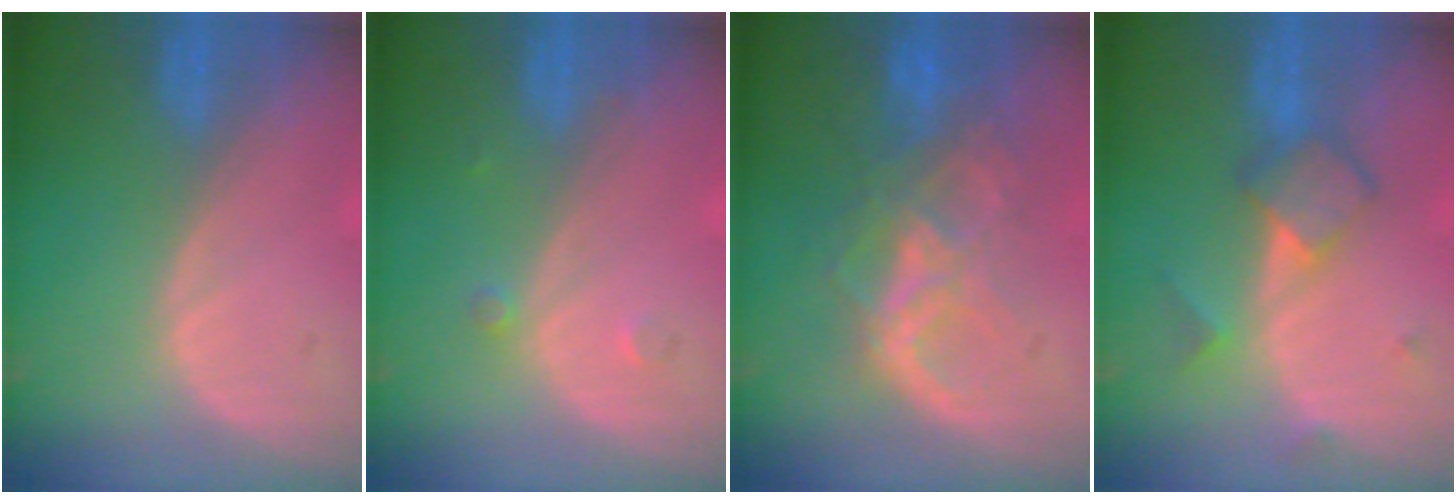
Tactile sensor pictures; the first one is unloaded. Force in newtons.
{"total": 1.3, "press": 1.3, "slide": 0.1}
{"total": 8.9, "press": 7.6, "slide": 4.6}
{"total": 5.1, "press": 5.1, "slide": 0.6}